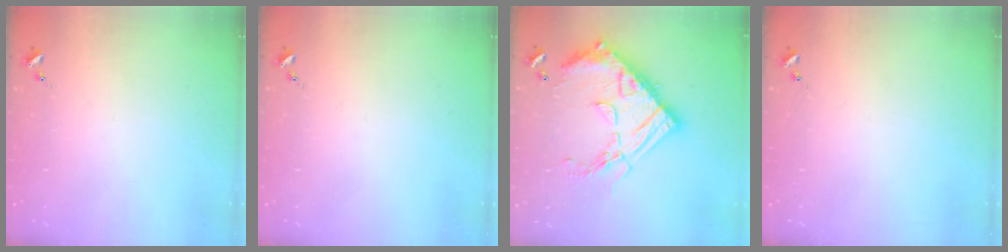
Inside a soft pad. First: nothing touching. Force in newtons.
{"total": 0.0}
{"total": 23.7, "press": 23.6, "slide": 2.2}
{"total": 0.0}